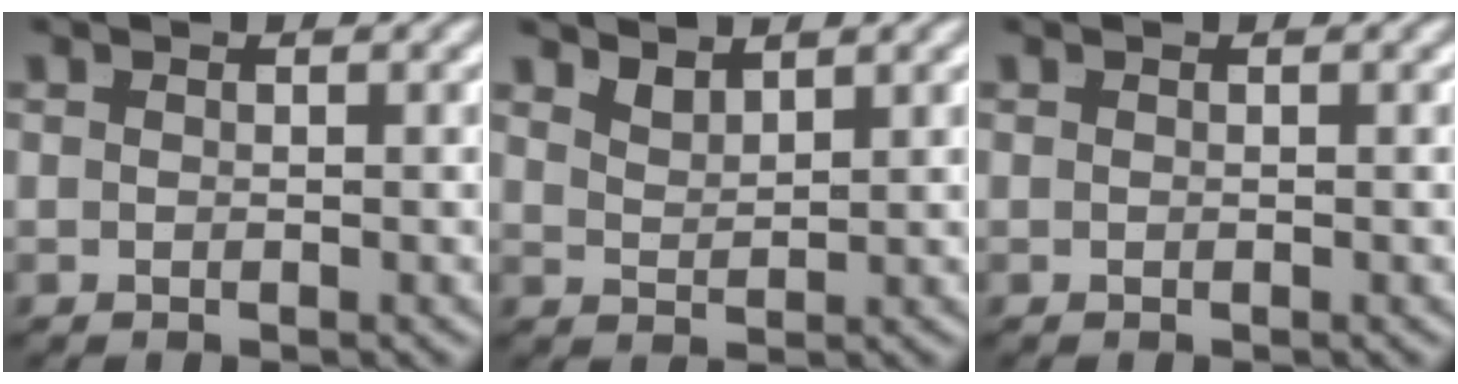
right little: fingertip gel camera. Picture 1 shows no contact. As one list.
[{"total": 1.9, "force": [1.8, -0.3, 0.4], "torque": [-0.008, -0.008, 0.041]}, {"total": 0.0}]